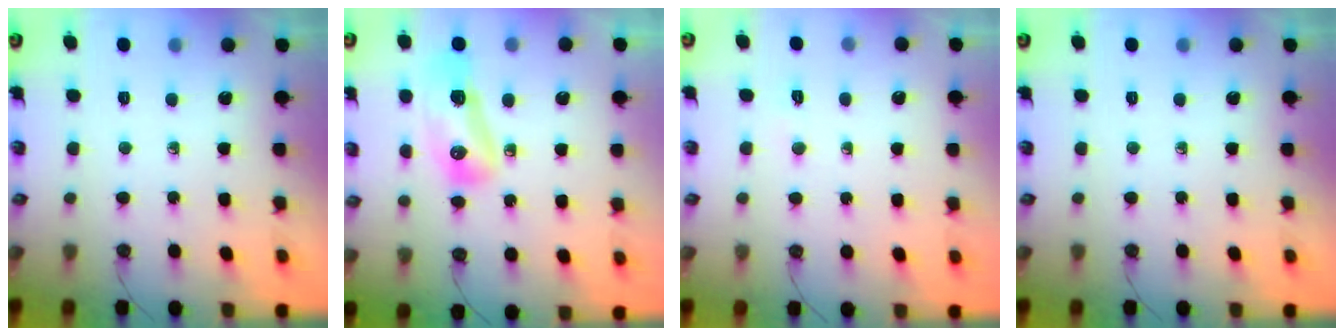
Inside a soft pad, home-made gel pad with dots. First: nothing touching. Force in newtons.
{"total": 11.4, "press": 11.1, "slide": 2.6}
{"total": 2.5, "press": 2.5, "slide": 0.3}
{"total": 0.0}